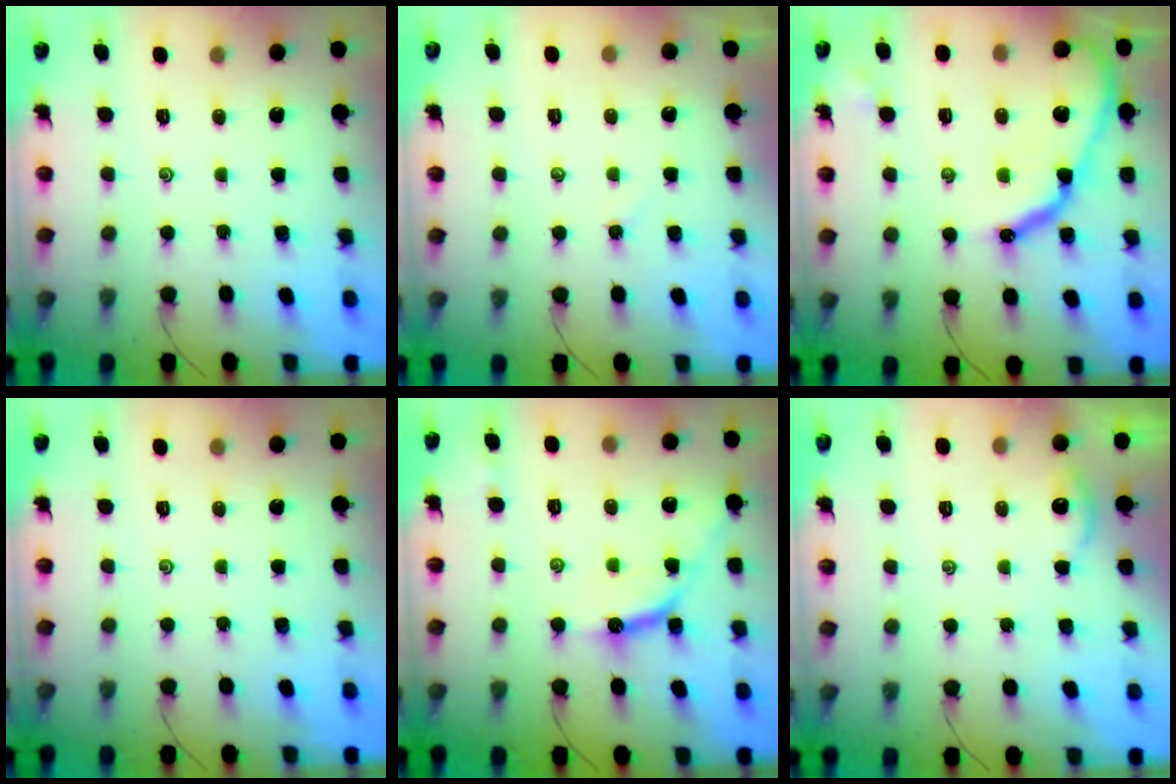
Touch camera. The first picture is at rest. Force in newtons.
{"total": 1.7, "press": 1.7, "slide": 0.3}
{"total": 15.8, "press": 15.7, "slide": 1.3}
{"total": 0.0}
{"total": 10.2, "press": 10.2, "slide": 0.8}
{"total": 1.9, "press": 1.9, "slide": 0.2}